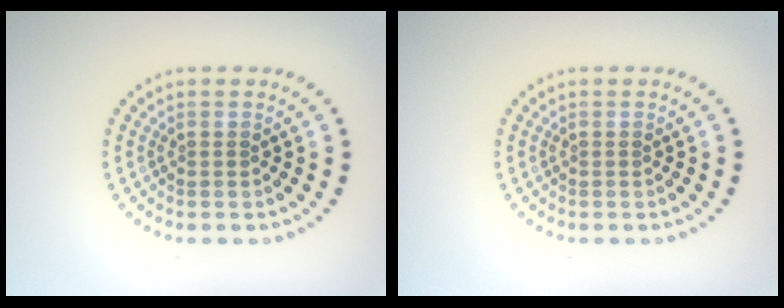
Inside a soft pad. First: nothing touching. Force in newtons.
{"total": 0.0}